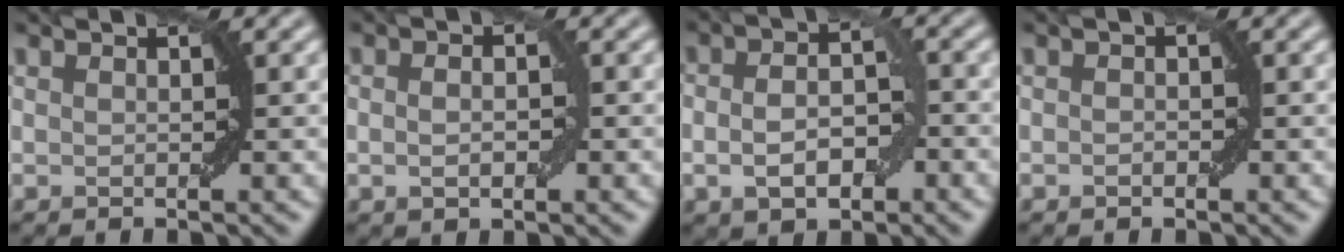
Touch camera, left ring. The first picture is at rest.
{"total": 2.3, "force": [-0.2, 1.3, 1.9], "torque": [-0.028, 0.006, -0.005]}
{"total": 4.9, "force": [-1.2, 2.7, 4.0], "torque": [-0.071, 0.004, -0.023]}
{"total": 0.7, "force": [-0.2, 0.4, 0.5], "torque": [-0.007, 0.002, -0.003]}